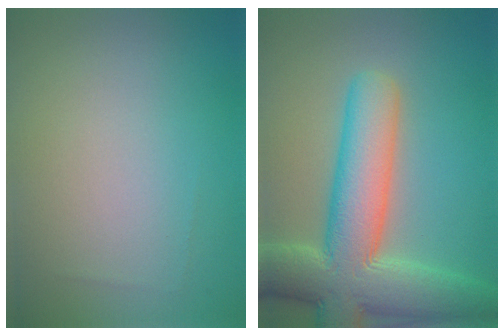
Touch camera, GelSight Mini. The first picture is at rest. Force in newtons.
{"total": 10.9, "press": 10.9, "slide": 0.7}